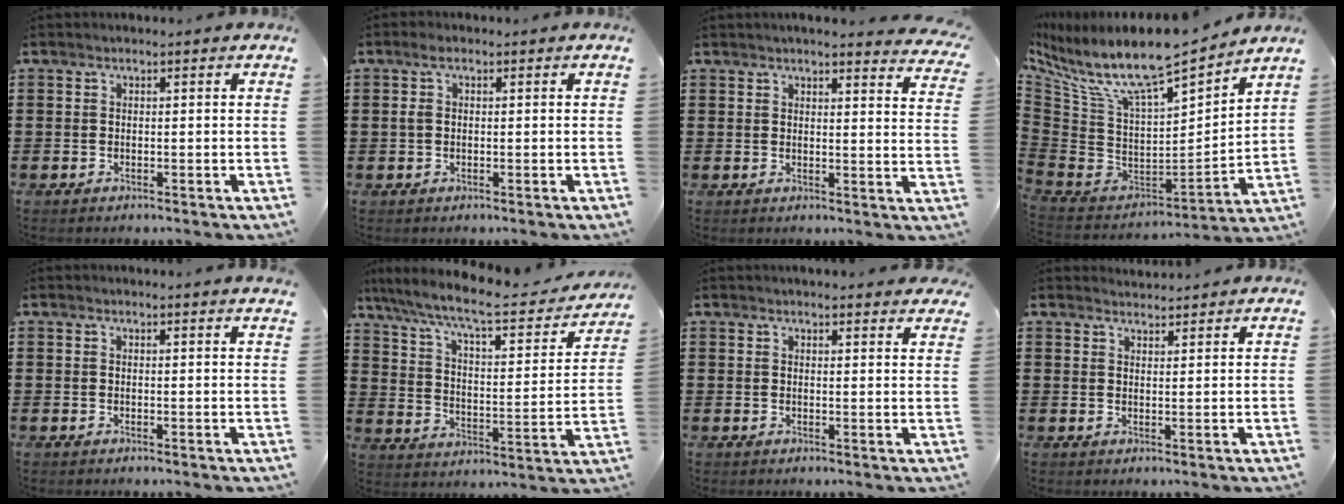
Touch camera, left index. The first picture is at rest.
{"total": 2.4, "force": [0.3, 1.1, 2.1], "torque": [-0.052, 0.005, 0.001]}
{"total": 3.0, "force": [2.9, -0.4, 0.6], "torque": [-0.017, -0.017, 0.048]}
{"total": 9.8, "force": [7.6, 1.7, 6.0], "torque": [-0.153, -0.071, 0.126]}
{"total": 1.3, "force": [1.2, -0.3, 0.5], "torque": [-0.009, -0.004, 0.024]}
{"total": 9.6, "force": [7.6, 1.2, 5.7], "torque": [-0.140, -0.046, 0.124]}
{"total": 2.3, "force": [2.3, 0.0, 0.2], "torque": [-0.004, -0.007, 0.042]}
{"total": 2.4, "force": [2.4, -0.2, -0.1], "torque": [-0.005, -0.007, 0.047]}